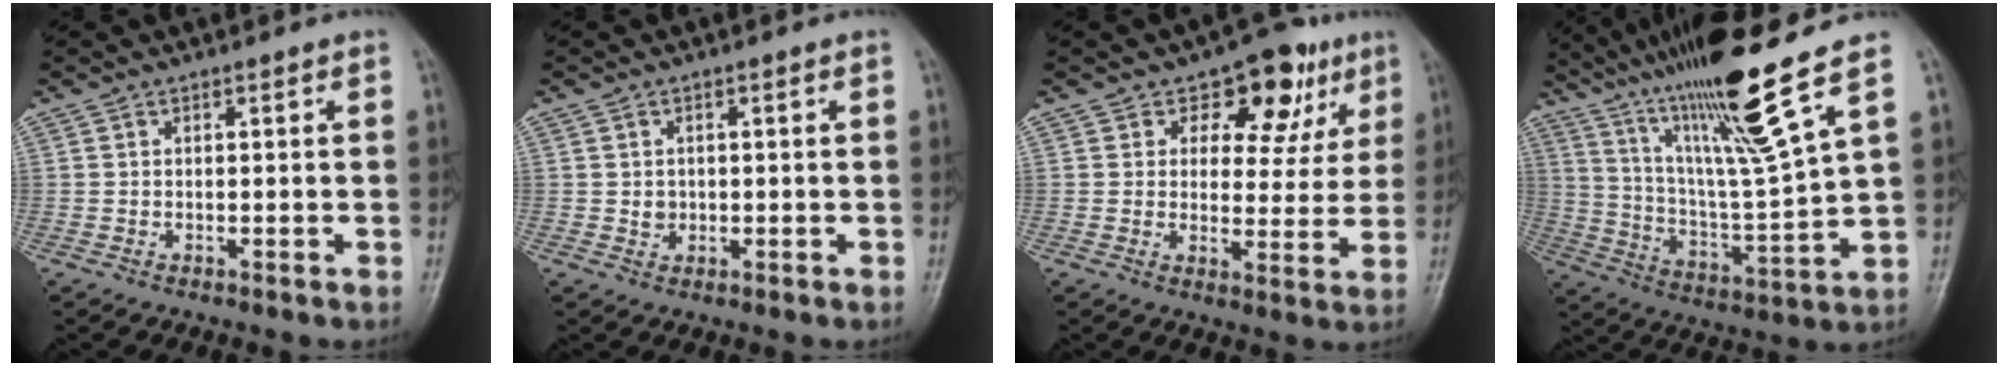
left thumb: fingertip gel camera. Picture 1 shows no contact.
{"total": 1.9, "force": [0.1, 1.7, 0.8], "torque": [-0.004, 0.002, 0.005]}
{"total": 11.8, "force": [5.9, 7.7, 6.6], "torque": [-0.027, -0.018, 0.078]}
{"total": 19.0, "force": [12.7, -0.1, 14.1], "torque": [-0.231, -0.066, 0.229]}